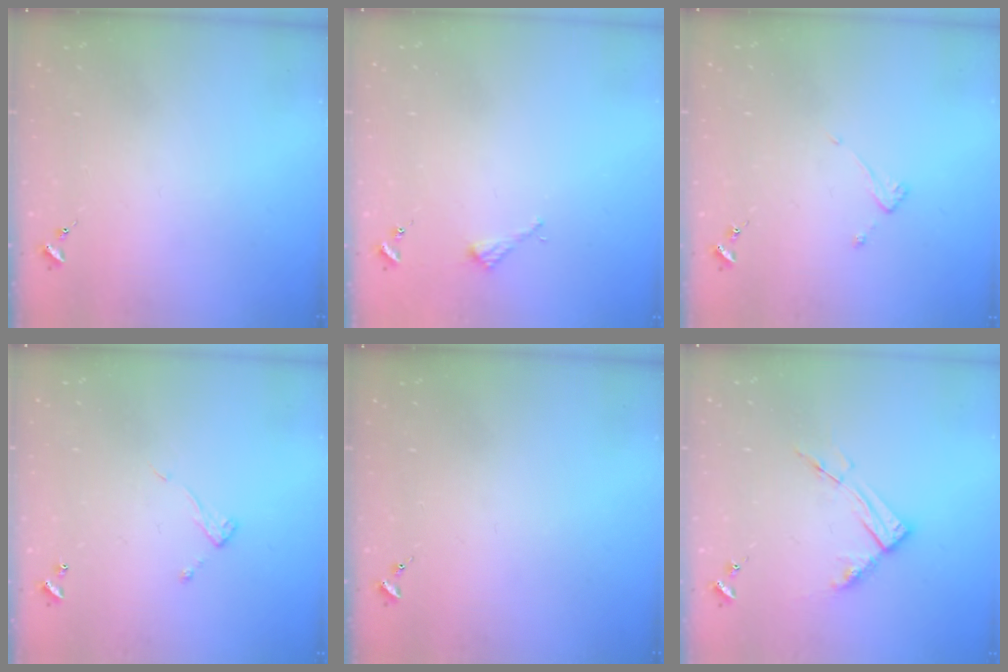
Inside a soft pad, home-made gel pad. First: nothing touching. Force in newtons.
{"total": 2.2, "press": 2.2, "slide": 0.2}
{"total": 3.4, "press": 3.4, "slide": 0.1}
{"total": 5.3, "press": 5.3, "slide": 0.2}
{"total": 0.0}
{"total": 8.9, "press": 8.9, "slide": 0.8}